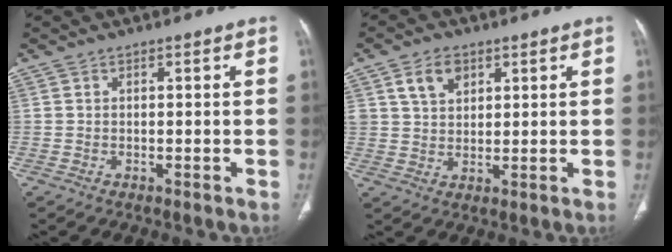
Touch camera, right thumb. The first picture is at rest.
{"total": 5.9, "force": [3.0, 3.9, 3.2], "torque": [-0.043, -0.013, 0.058]}